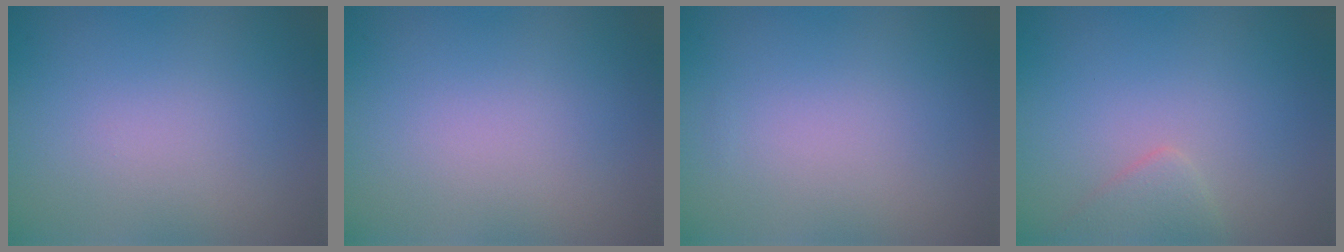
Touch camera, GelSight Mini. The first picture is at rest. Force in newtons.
{"total": 0.0}
{"total": 0.0}
{"total": 1.9, "press": 1.9, "slide": 0.0}